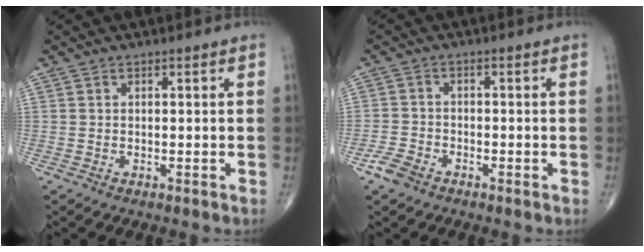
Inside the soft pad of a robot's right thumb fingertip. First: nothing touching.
{"total": 3.7, "force": [-2.5, 2.0, 1.8], "torque": [-0.039, 0.003, -0.051]}